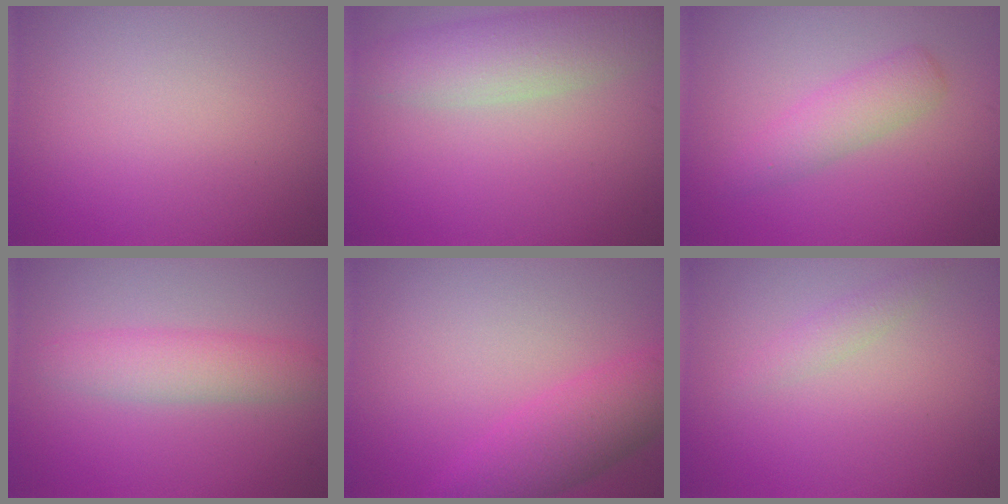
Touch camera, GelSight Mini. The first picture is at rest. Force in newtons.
{"total": 4.9, "press": 4.9, "slide": 0.5}
{"total": 2.6, "press": 2.6, "slide": 0.1}
{"total": 3.5, "press": 3.5, "slide": 0.1}
{"total": 4.4, "press": 4.4, "slide": 0.2}
{"total": 1.2, "press": 1.2, "slide": 0.0}